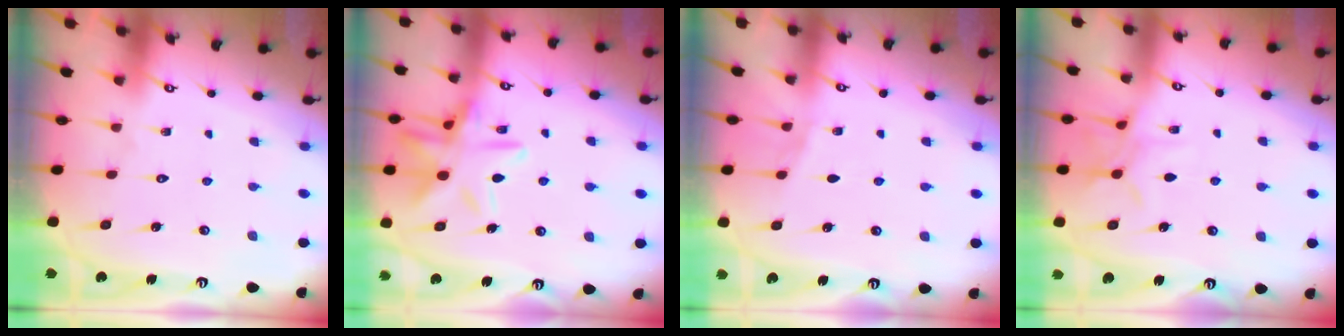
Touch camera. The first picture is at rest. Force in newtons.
{"total": 14.4, "press": 14.4, "slide": 1.1}
{"total": 4.4, "press": 3.6, "slide": 2.5}
{"total": 7.1, "press": 7.0, "slide": 0.6}